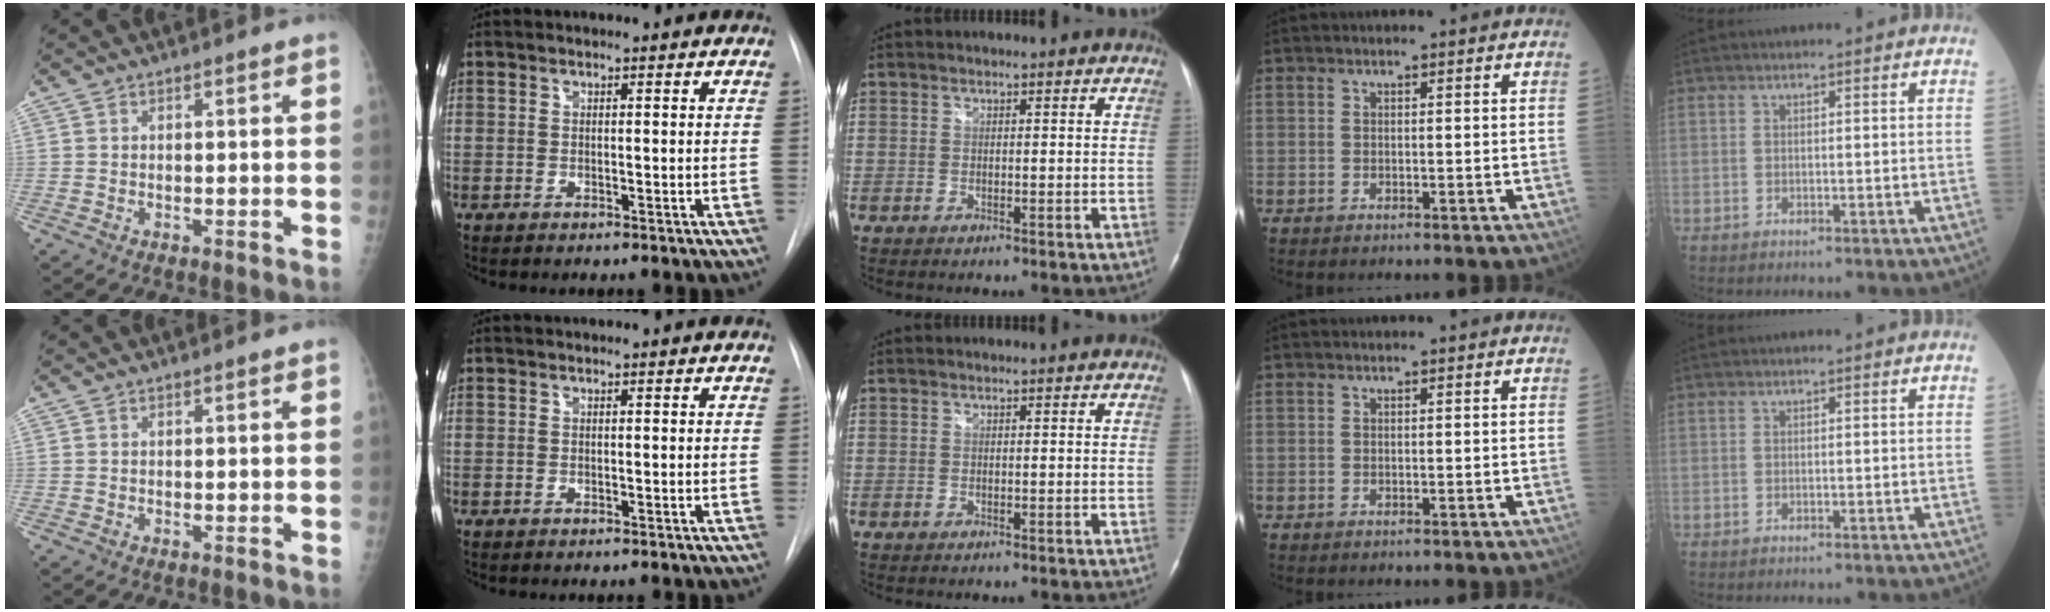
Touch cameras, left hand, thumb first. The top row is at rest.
{}